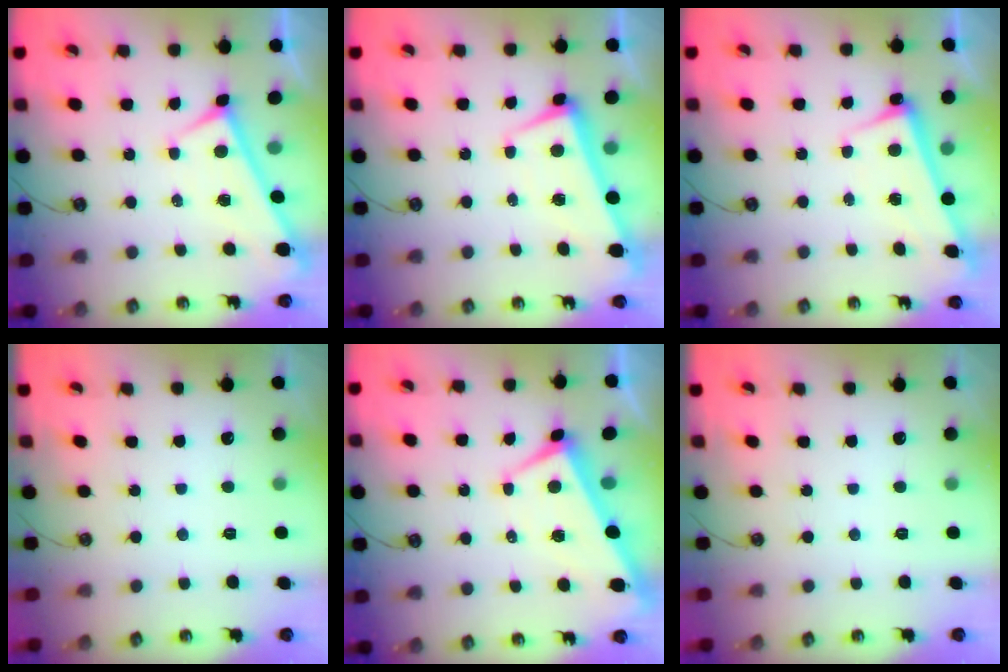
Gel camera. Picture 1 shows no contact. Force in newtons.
{"total": 2.0, "press": 1.8, "slide": 0.9}
{"total": 2.5, "press": 2.4, "slide": 0.6}
{"total": 0.0}
{"total": 0.9, "press": 0.1, "slide": 0.9}
{"total": 0.0}